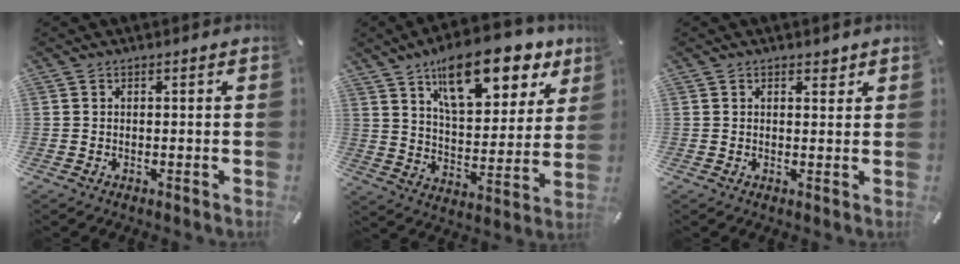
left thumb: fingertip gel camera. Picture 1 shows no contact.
{"total": 17.8, "force": [12.0, 8.1, 10.4], "torque": [-0.147, -0.070, 0.203]}
{"total": 1.8, "force": [1.1, 1.2, 0.9], "torque": [-0.002, -0.003, 0.016]}